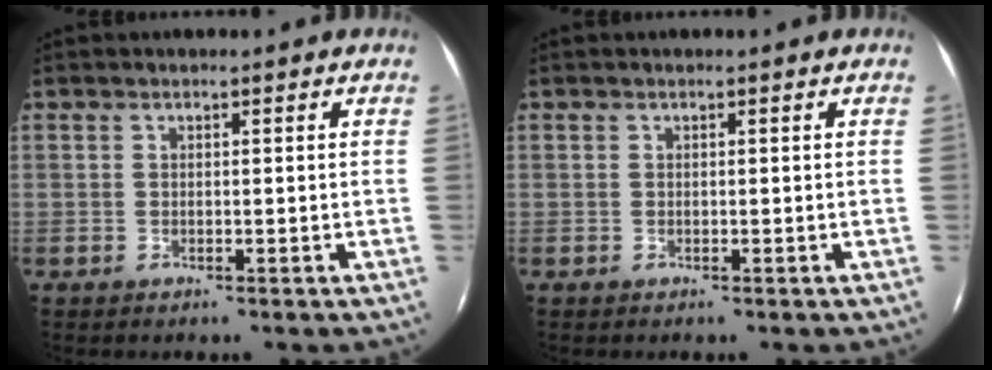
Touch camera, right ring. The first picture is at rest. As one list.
[{"total": 0.0}]